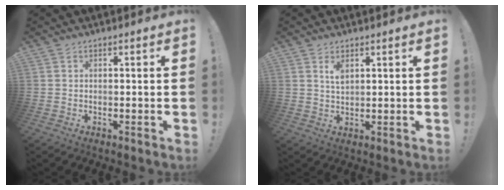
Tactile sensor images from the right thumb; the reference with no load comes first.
{"total": 3.5, "force": [1.9, 1.6, 2.4], "torque": [-0.029, -0.013, 0.029]}